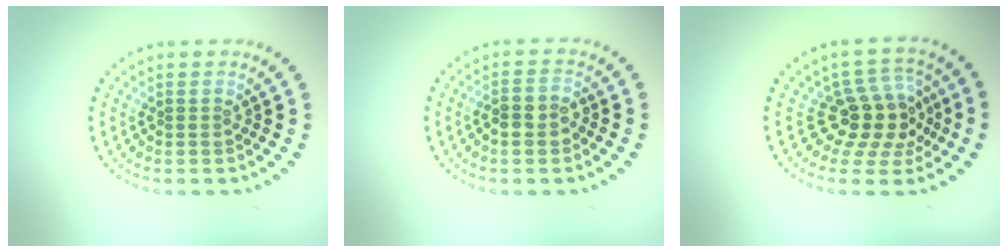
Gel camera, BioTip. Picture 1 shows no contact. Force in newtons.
{"total": 2.2, "press": 2.1, "slide": 0.8}
{"total": 4.4, "press": 3.7, "slide": 2.3}